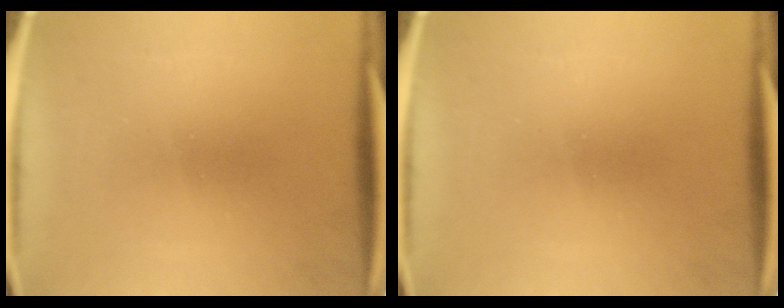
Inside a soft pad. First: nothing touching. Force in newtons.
{"total": 0.0}